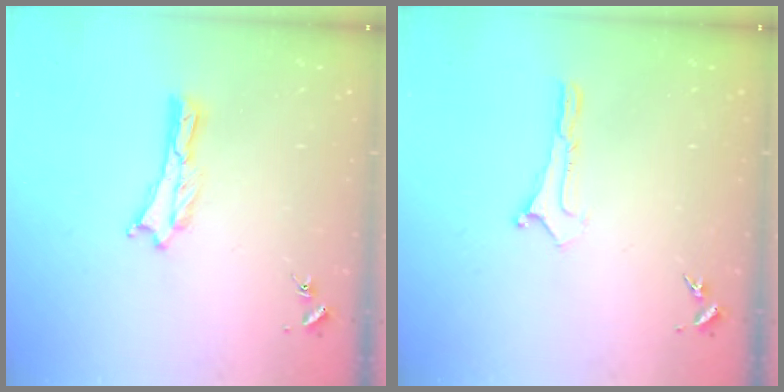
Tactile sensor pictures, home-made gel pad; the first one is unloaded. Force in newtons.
{"total": 0.0}